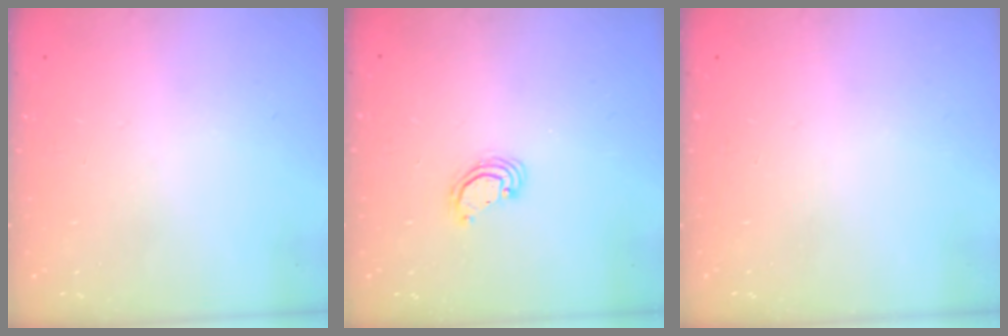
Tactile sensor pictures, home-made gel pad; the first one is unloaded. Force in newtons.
{"total": 3.0, "press": 3.0, "slide": 0.3}
{"total": 0.0}